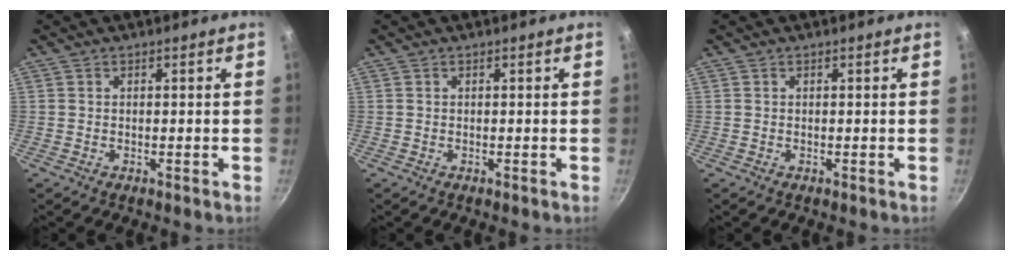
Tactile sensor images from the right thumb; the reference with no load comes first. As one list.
[{"total": 0.0}, {"total": 0.0}]